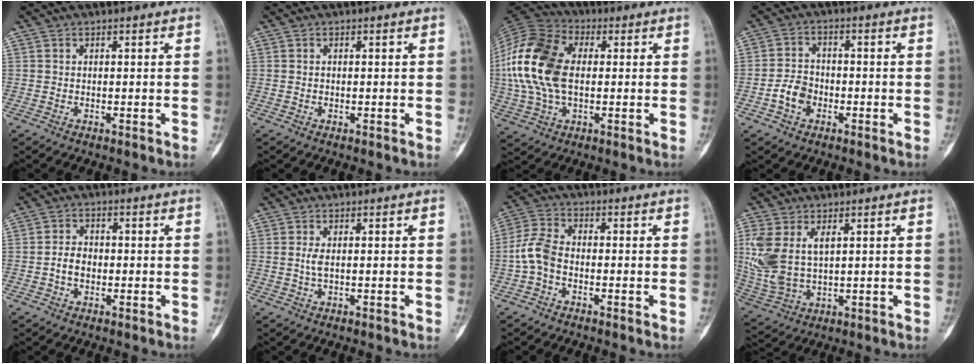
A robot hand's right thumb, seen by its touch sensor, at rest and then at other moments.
{"total": 0.0}
{"total": 18.2, "force": [1.1, 11.3, 14.1], "torque": [-0.298, 0.016, 0.018]}
{"total": 5.3, "force": [-2.0, 4.0, 2.9], "torque": [-0.040, 0.020, -0.041]}
{"total": 3.5, "force": [-0.8, 2.6, 2.3], "torque": [-0.032, 0.011, -0.017]}
{"total": 1.7, "force": [0.2, 0.5, 1.6], "torque": [-0.043, 0.000, 0.009]}
{"total": 6.3, "force": [-1.6, 4.0, 4.6], "torque": [-0.098, 0.021, -0.044]}
{"total": 12.2, "force": [3.2, 7.0, 9.4], "torque": [-0.215, -0.003, 0.078]}